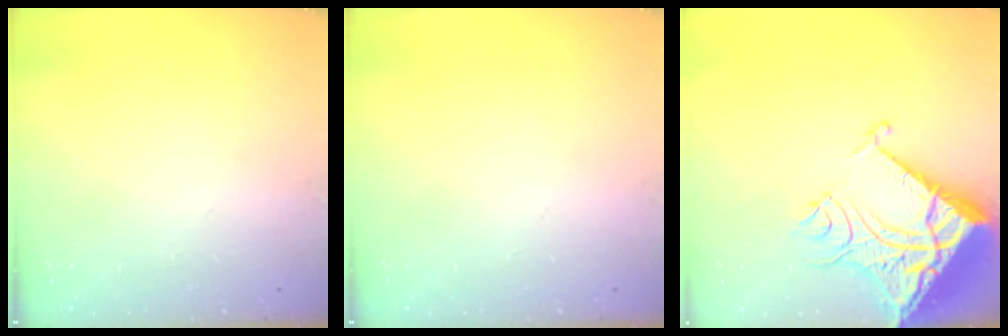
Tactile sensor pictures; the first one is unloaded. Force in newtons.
{"total": 0.0}
{"total": 19.5, "press": 19.4, "slide": 2.7}